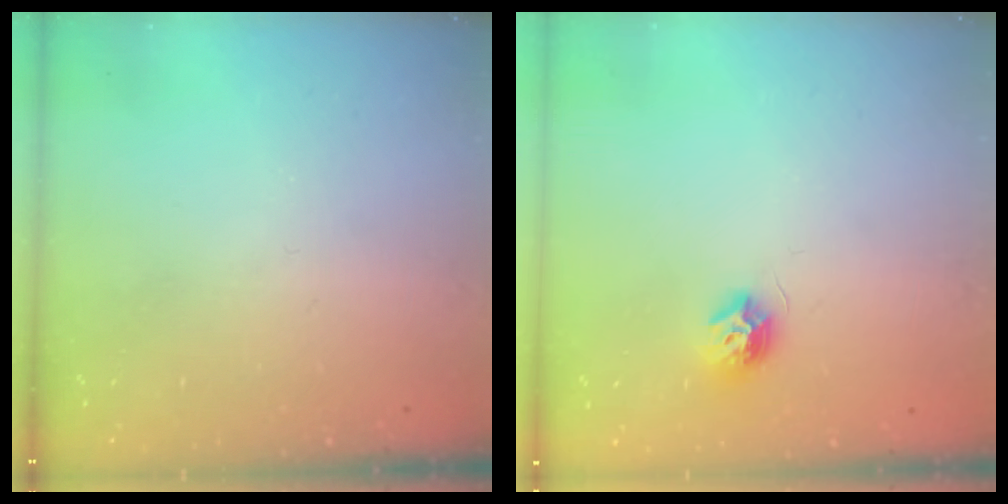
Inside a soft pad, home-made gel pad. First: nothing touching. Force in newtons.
{"total": 8.1, "press": 8.1, "slide": 0.1}